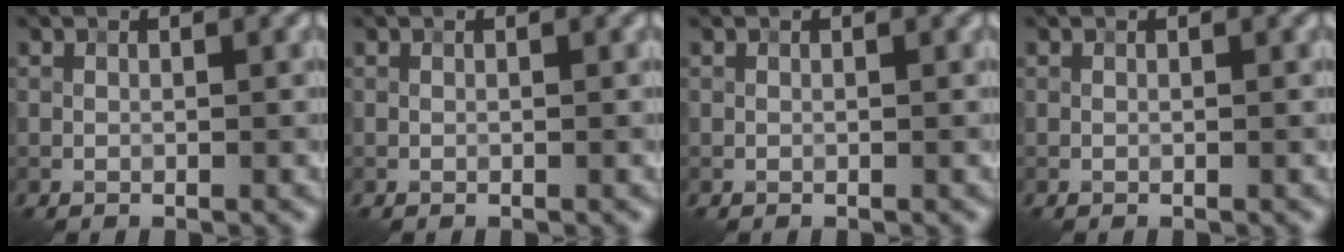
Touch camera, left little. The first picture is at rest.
{"total": 0.0}
{"total": 0.0}
{"total": 0.0}